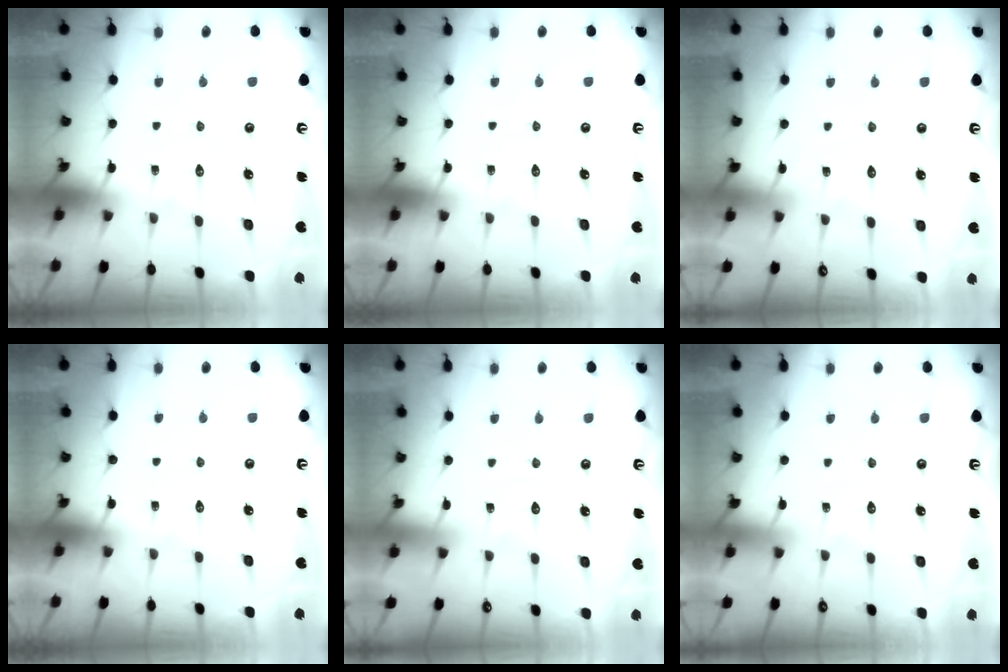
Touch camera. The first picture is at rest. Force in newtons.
{"total": 0.0}
{"total": 2.7, "press": 2.7, "slide": 0.3}
{"total": 0.0}
{"total": 2.8, "press": 2.8, "slide": 0.4}
{"total": 2.9, "press": 2.9, "slide": 0.3}